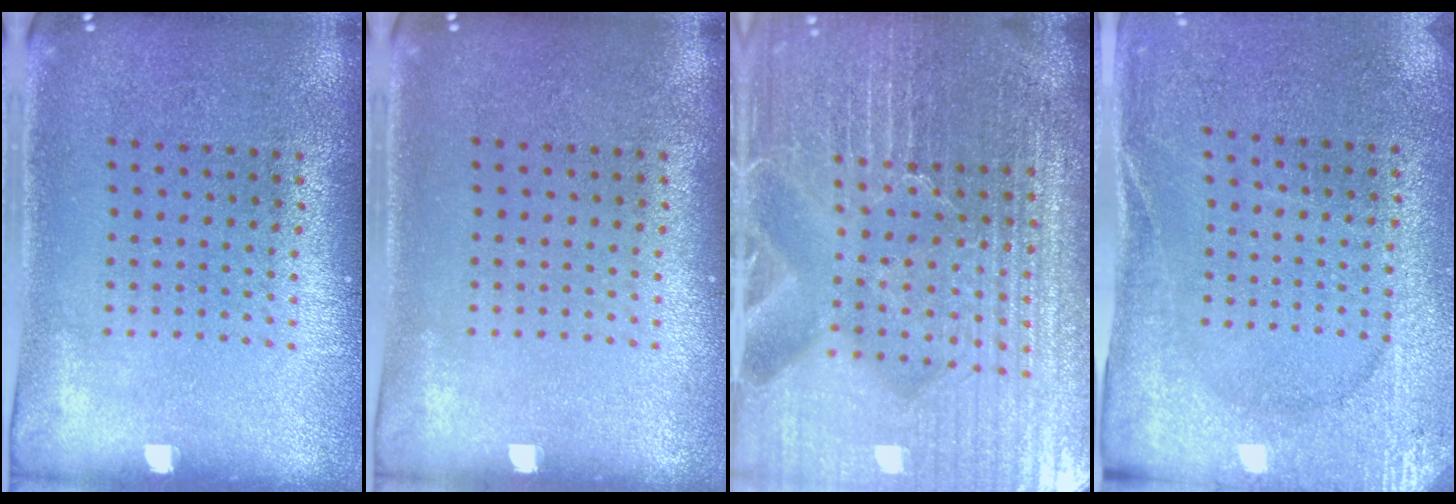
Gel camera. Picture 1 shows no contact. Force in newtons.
{"total": 0.0}
{"total": 6.4, "press": 5.7, "slide": 2.9}
{"total": 2.6, "press": 2.5, "slide": 0.5}